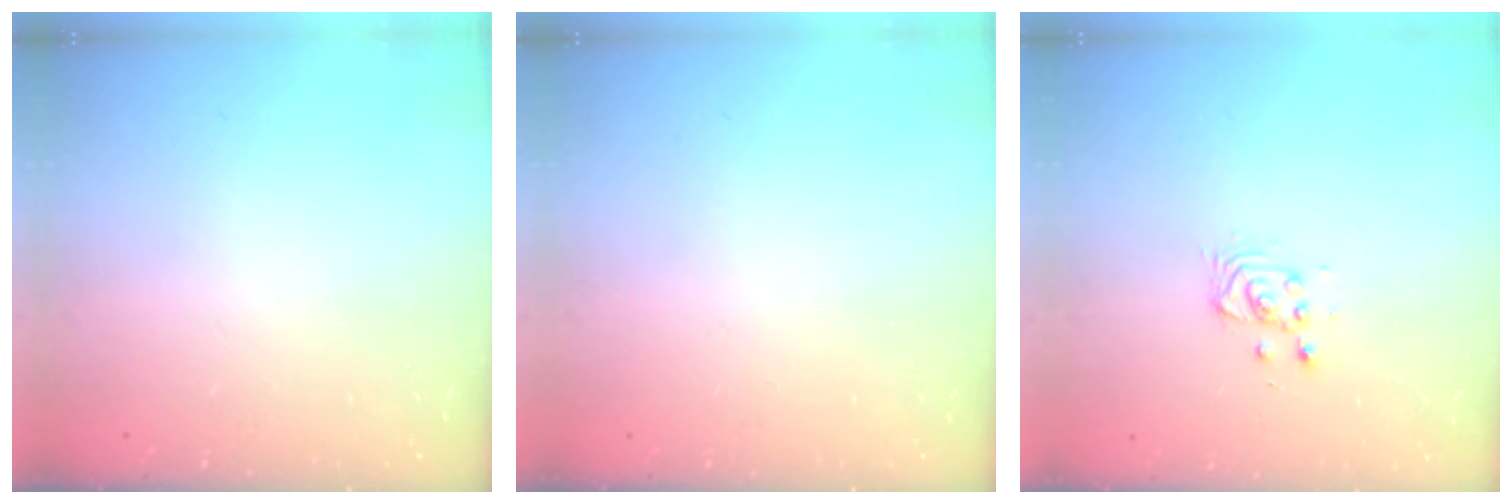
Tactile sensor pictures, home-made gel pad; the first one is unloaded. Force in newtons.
{"total": 0.0}
{"total": 3.1, "press": 3.1, "slide": 0.3}